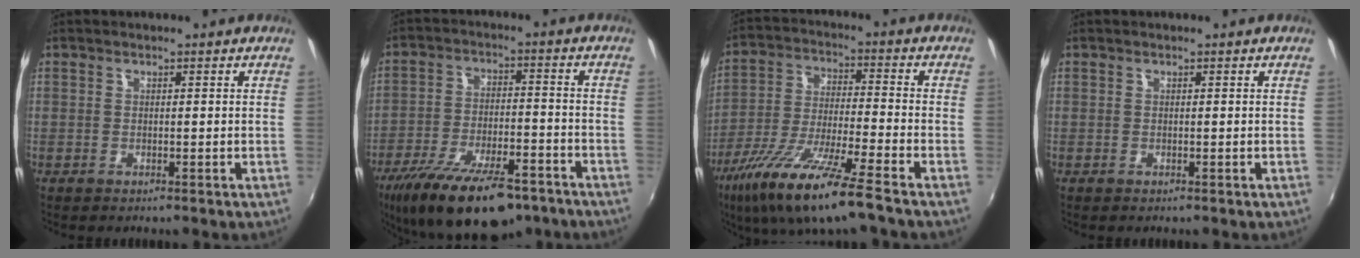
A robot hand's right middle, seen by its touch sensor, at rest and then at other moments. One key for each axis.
{"total": 20.5, "fx": -14.9, "fy": 7.4, "fz": 12.1, "tx": -0.234, "ty": -0.036, "tz": -0.229}
{"total": 15.9, "fx": -11.1, "fy": 1.2, "fz": 11.4, "tx": -0.231, "ty": -0.037, "tz": -0.203}
{"total": 0.0}